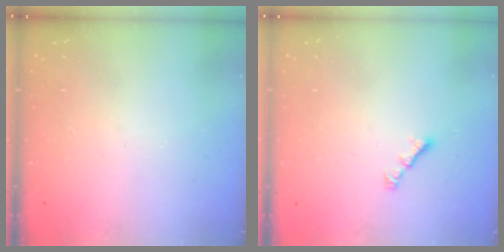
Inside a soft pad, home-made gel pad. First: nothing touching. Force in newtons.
{"total": 1.9, "press": 1.8, "slide": 0.6}